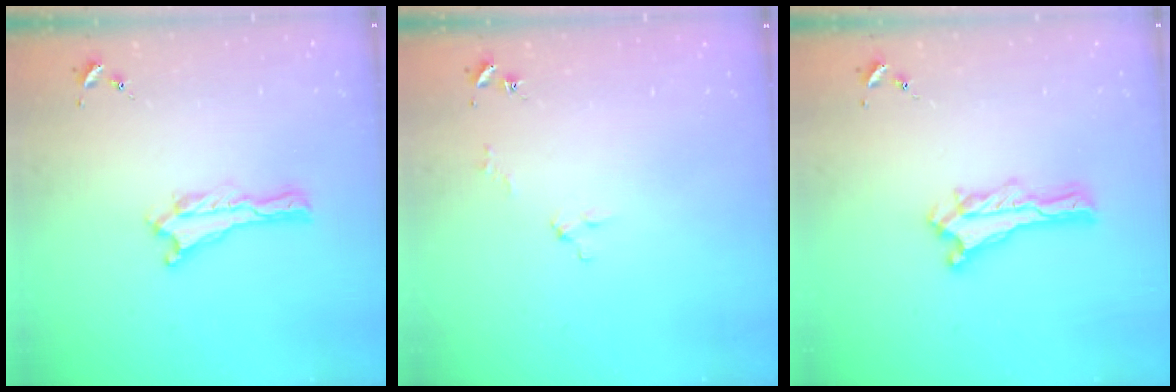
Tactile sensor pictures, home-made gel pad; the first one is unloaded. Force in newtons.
{"total": 2.0, "press": 2.0, "slide": 0.1}
{"total": 0.0}